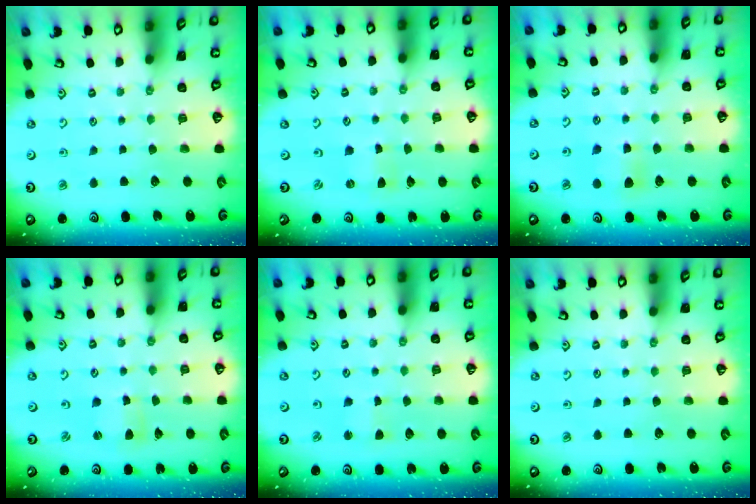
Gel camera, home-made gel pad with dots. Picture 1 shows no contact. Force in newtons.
{"total": 0.0}
{"total": 5.2, "press": 5.1, "slide": 0.7}
{"total": 2.1, "press": 2.1, "slide": 0.2}
{"total": 1.8, "press": 1.8, "slide": 0.4}
{"total": 0.0}